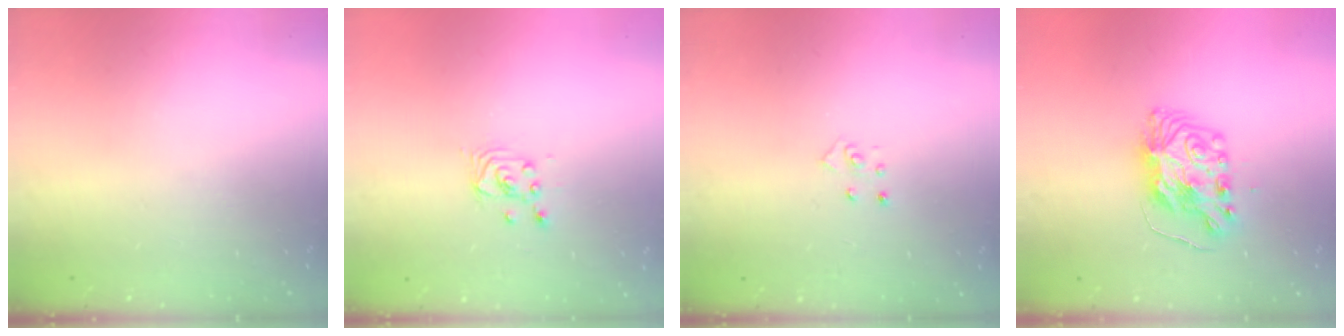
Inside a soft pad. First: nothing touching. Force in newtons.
{"total": 2.2, "press": 2.2, "slide": 0.2}
{"total": 4.2, "press": 4.2, "slide": 0.3}
{"total": 9.0, "press": 9.0, "slide": 0.6}